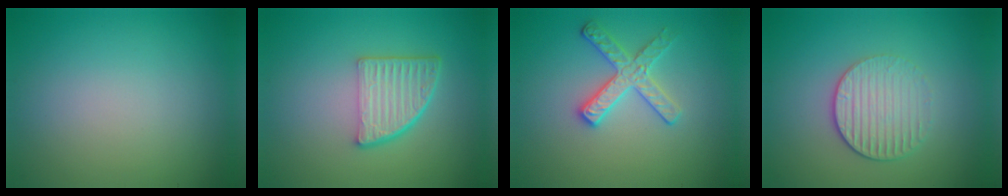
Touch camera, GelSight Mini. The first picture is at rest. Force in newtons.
{"total": 4.9, "press": 3.4, "slide": 3.6}
{"total": 2.8, "press": 2.8, "slide": 0.3}
{"total": 3.3, "press": 2.6, "slide": 1.9}